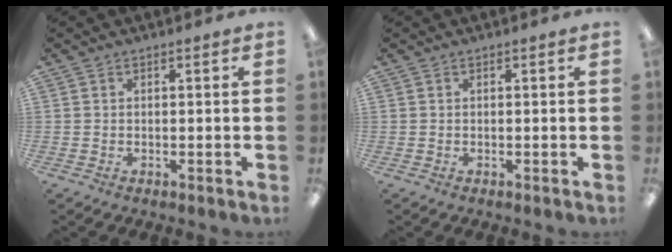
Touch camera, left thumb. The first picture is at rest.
{"total": 0.0}